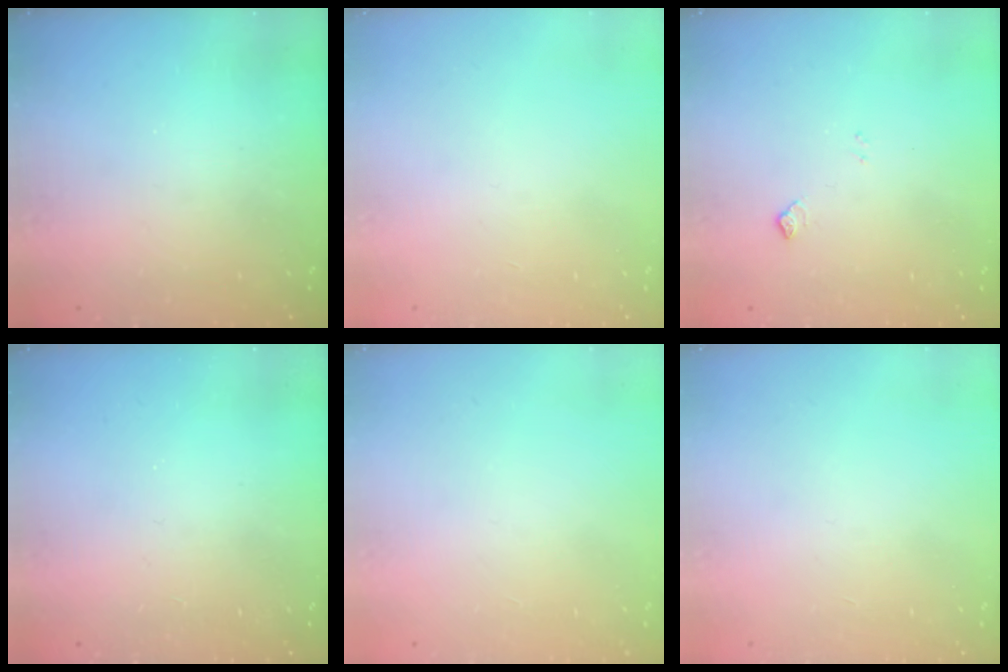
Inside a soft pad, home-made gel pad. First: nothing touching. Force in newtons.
{"total": 0.0}
{"total": 5.6, "press": 5.5, "slide": 0.9}
{"total": 0.0}
{"total": 0.0}
{"total": 0.0}